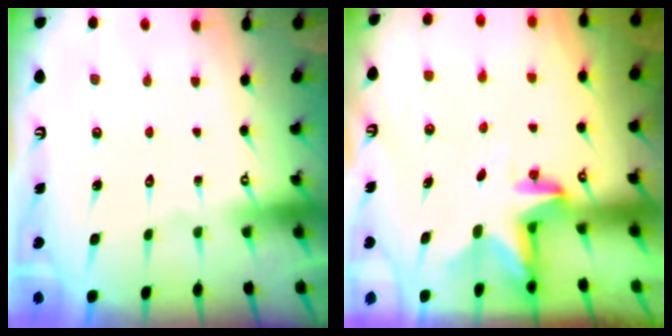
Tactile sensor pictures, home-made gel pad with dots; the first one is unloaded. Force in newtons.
{"total": 2.9, "press": 2.9, "slide": 0.2}